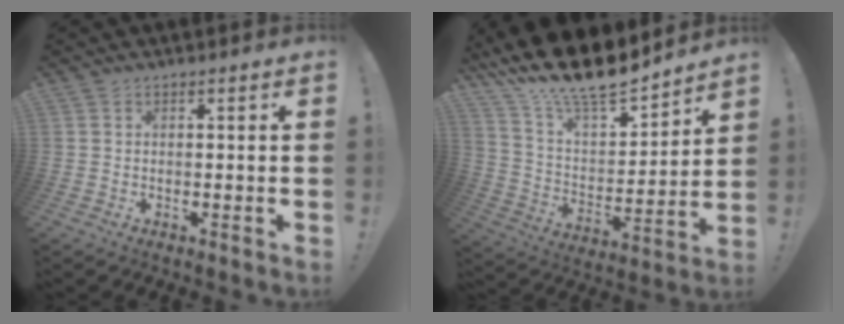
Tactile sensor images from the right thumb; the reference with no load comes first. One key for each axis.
{"total": 17.2, "fx": 14.9, "fy": 5.1, "fz": 6.9, "tx": -0.133, "ty": -0.116, "tz": 0.267}